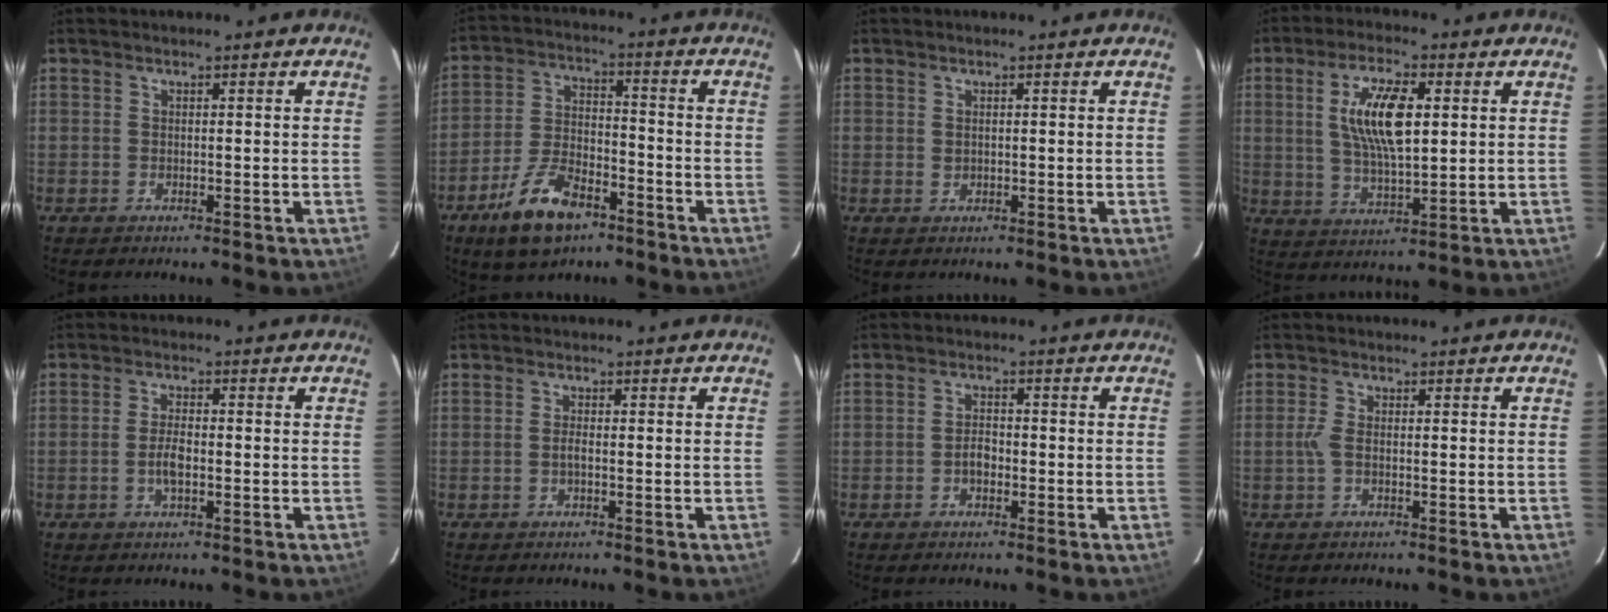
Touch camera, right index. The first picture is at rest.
{"total": 12.8, "force": [-8.0, 6.0, 8.0], "torque": [-0.171, 0.000, -0.139]}
{"total": 0.8, "force": [0.2, 0.5, 0.5], "torque": [-0.009, 0.002, 0.006]}
{"total": 11.1, "force": [2.5, 4.0, 10.1], "torque": [-0.192, 0.005, 0.049]}
{"total": 3.7, "force": [-0.9, 1.4, 3.3], "torque": [-0.065, 0.001, -0.017]}
{"total": 0.9, "force": [-0.4, 0.1, 0.8], "torque": [-0.016, 0.000, -0.007]}
{"total": 2.3, "force": [-1.0, 1.4, 1.6], "torque": [-0.030, 0.006, -0.018]}
{"total": 1.7, "force": [-0.3, 0.3, 1.6], "torque": [-0.036, 0.000, -0.008]}